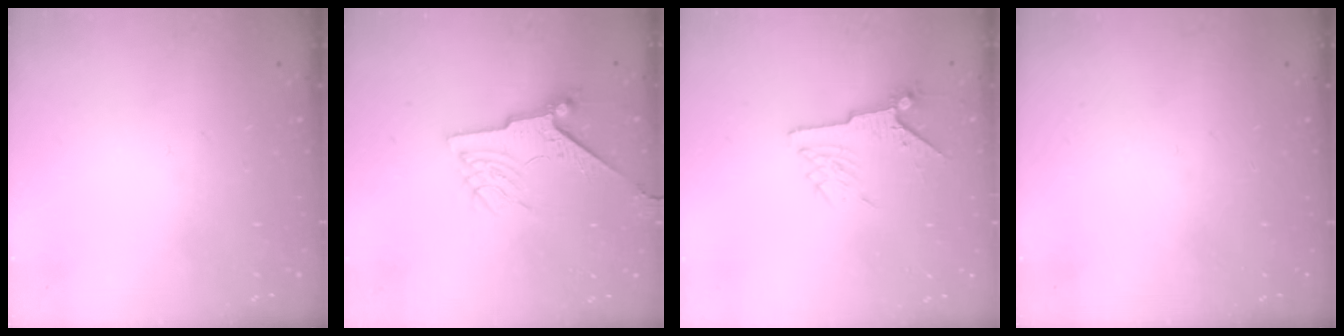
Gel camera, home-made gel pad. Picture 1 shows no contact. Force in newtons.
{"total": 7.0, "press": 6.9, "slide": 1.0}
{"total": 6.8, "press": 6.7, "slide": 1.0}
{"total": 0.0}